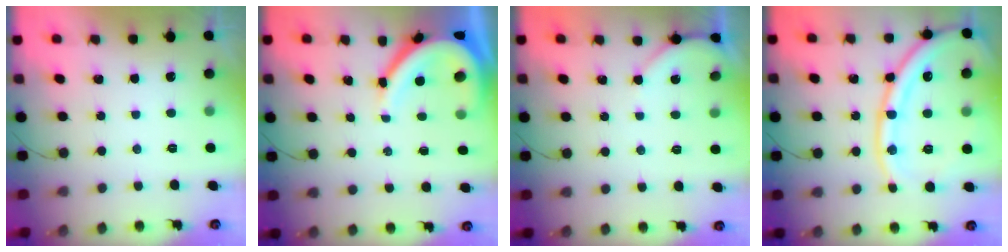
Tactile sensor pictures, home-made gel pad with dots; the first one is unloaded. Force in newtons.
{"total": 10.5, "press": 10.4, "slide": 1.2}
{"total": 2.3, "press": 2.2, "slide": 0.4}
{"total": 18.7, "press": 18.5, "slide": 2.2}